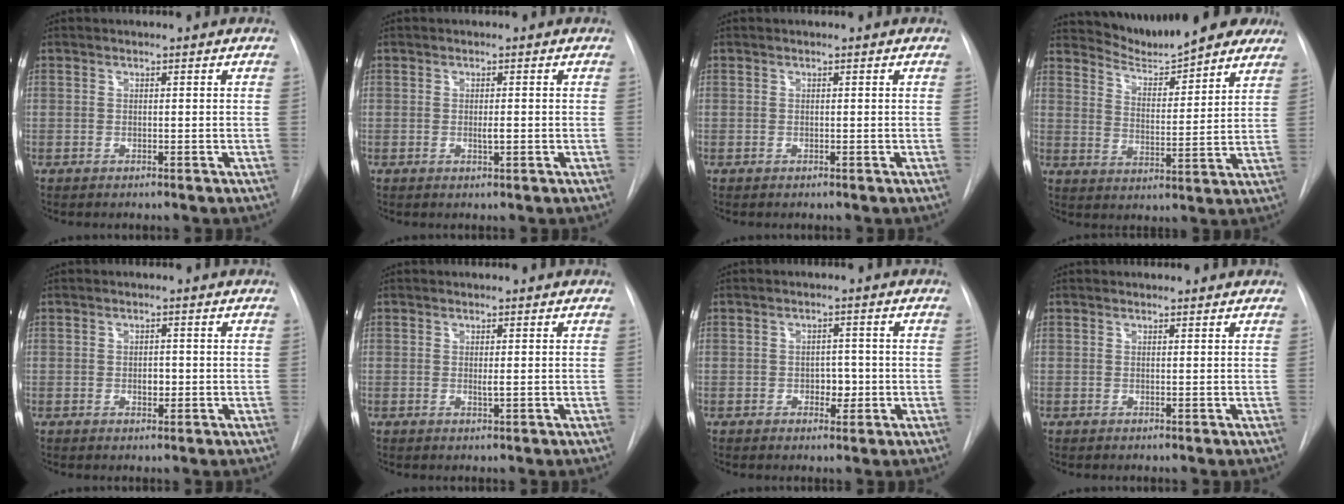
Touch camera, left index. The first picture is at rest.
{"total": 1.2, "force": [-0.5, 0.2, 1.1], "torque": [-0.022, -0.006, -0.007]}
{"total": 0.0}
{"total": 12.8, "force": [12.0, 2.0, 4.1], "torque": [-0.053, -0.017, 0.169]}
{"total": 1.6, "force": [-0.5, 0.9, 1.2], "torque": [-0.020, -0.004, -0.006]}
{"total": 0.7, "force": [-0.2, 0.0, 0.7], "torque": [-0.020, -0.009, -0.001]}
{"total": 2.7, "force": [-0.9, 1.8, 1.9], "torque": [-0.021, -0.001, -0.010]}
{"total": 1.0, "force": [1.0, 0.3, 0.0], "torque": [-0.007, 0.003, 0.011]}